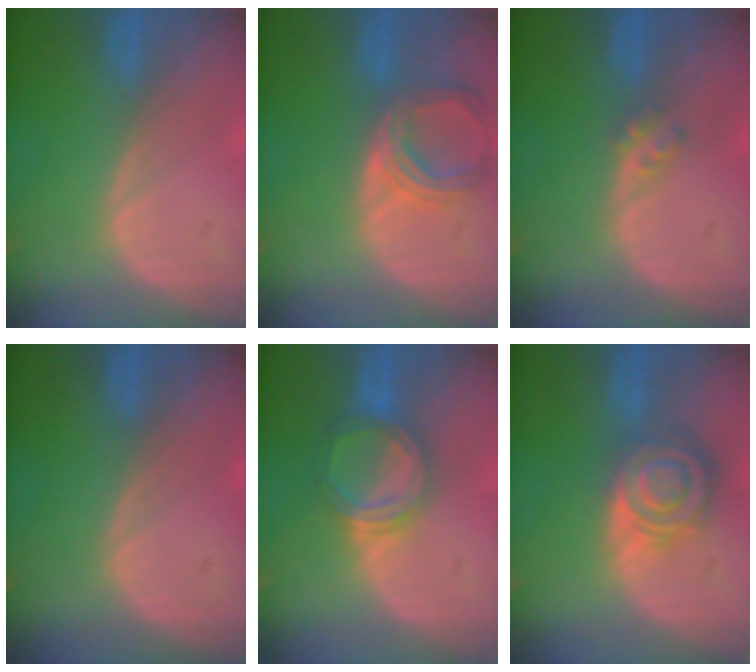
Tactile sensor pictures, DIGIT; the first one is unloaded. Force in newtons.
{"total": 6.9, "press": 6.3, "slide": 2.8}
{"total": 2.3, "press": 2.0, "slide": 1.2}
{"total": 0.0}
{"total": 5.9, "press": 5.5, "slide": 2.0}
{"total": 8.6, "press": 7.4, "slide": 4.4}